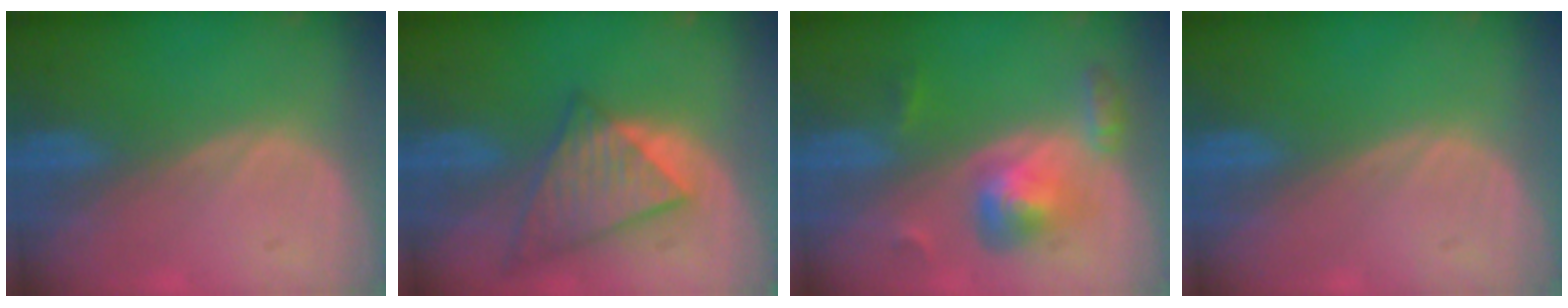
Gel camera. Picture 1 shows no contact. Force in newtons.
{"total": 9.0, "press": 7.8, "slide": 4.4}
{"total": 6.2, "press": 5.5, "slide": 2.8}
{"total": 0.0}